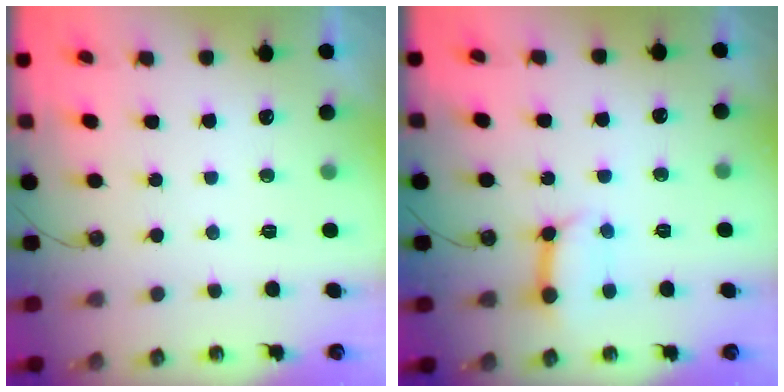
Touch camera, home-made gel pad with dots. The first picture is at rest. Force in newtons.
{"total": 9.6, "press": 9.5, "slide": 1.2}